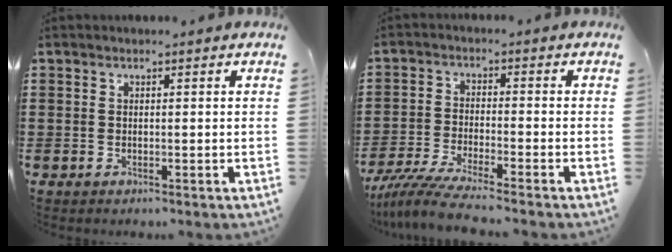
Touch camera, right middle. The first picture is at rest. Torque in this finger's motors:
{"motor_torque": [1.23, -0.91, 0.28, 0.12]}